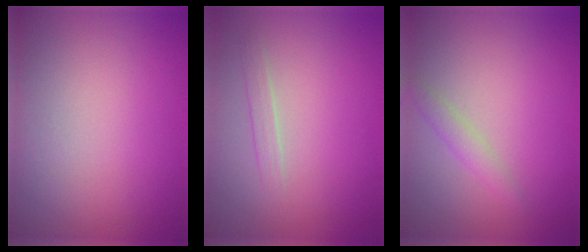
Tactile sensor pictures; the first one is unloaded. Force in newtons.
{"total": 1.1, "press": 1.1, "slide": 0.0}
{"total": 1.4, "press": 1.4, "slide": 0.1}